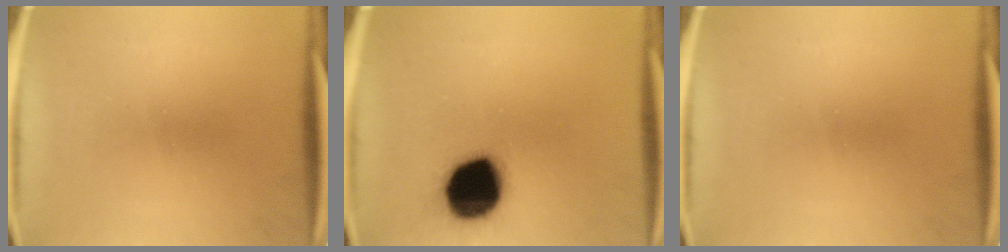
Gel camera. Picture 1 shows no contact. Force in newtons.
{"total": 19.5}
{"total": 0.0}